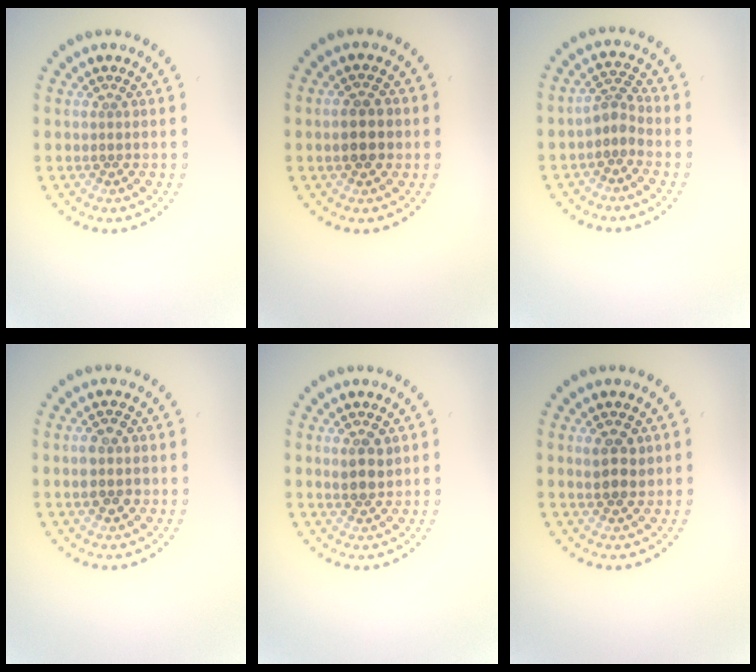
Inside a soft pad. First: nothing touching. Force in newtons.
{"total": 2.7, "press": 2.7, "slide": 0.2}
{"total": 2.0, "press": 1.5, "slide": 1.3}
{"total": 2.8, "press": 2.8, "slide": 0.0}
{"total": 2.4, "press": 2.2, "slide": 0.8}
{"total": 2.4, "press": 2.3, "slide": 0.6}